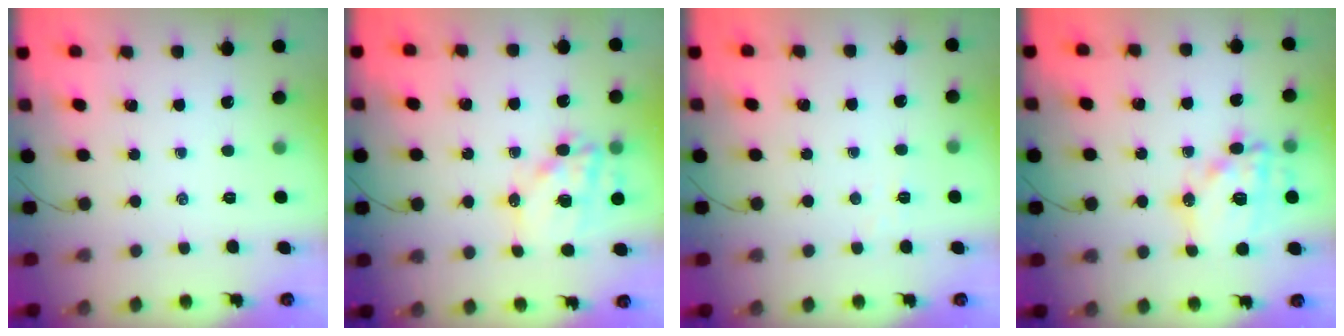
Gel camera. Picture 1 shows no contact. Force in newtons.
{"total": 14.2, "press": 13.8, "slide": 3.3}
{"total": 2.6, "press": 2.4, "slide": 0.8}
{"total": 16.1, "press": 15.9, "slide": 2.8}